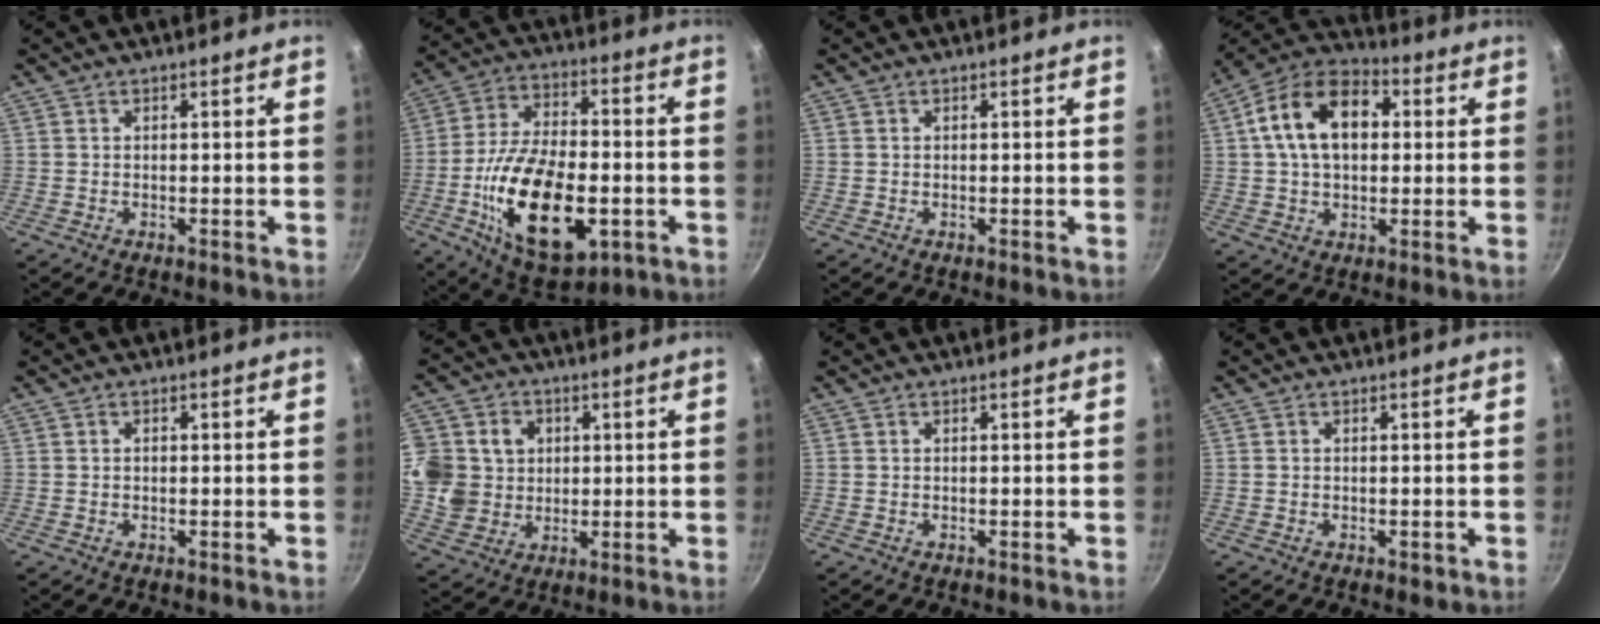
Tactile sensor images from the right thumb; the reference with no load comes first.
{"total": 23.2, "force": [-5.9, 12.1, 18.9], "torque": [-0.321, 0.020, -0.093]}
{"total": 0.0}
{"total": 15.7, "force": [2.8, 10.4, 11.4], "torque": [-0.164, 0.026, 0.030]}
{"total": 0.7, "force": [0.0, 0.6, 0.4], "torque": [-0.005, 0.004, 0.001]}
{"total": 13.8, "force": [2.0, 12.7, 5.1], "torque": [-0.089, 0.002, 0.035]}
{"total": 0.0}
{"total": 1.0, "force": [-0.3, 0.6, 0.7], "torque": [-0.007, 0.001, -0.005]}